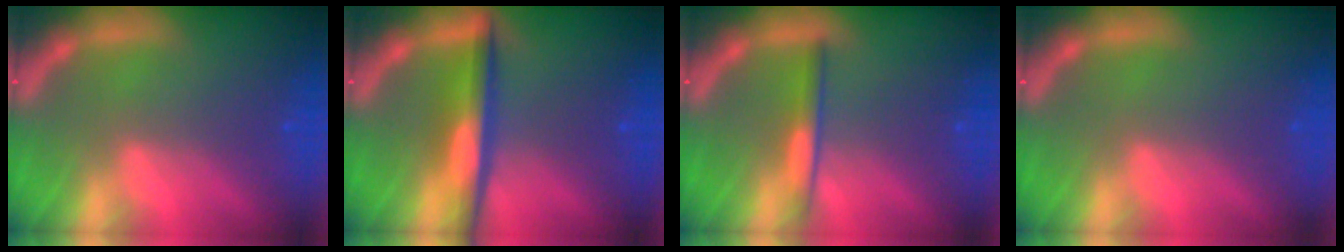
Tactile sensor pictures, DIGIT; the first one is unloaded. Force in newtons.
{"total": 5.0}
{"total": 2.4}
{"total": 0.0}